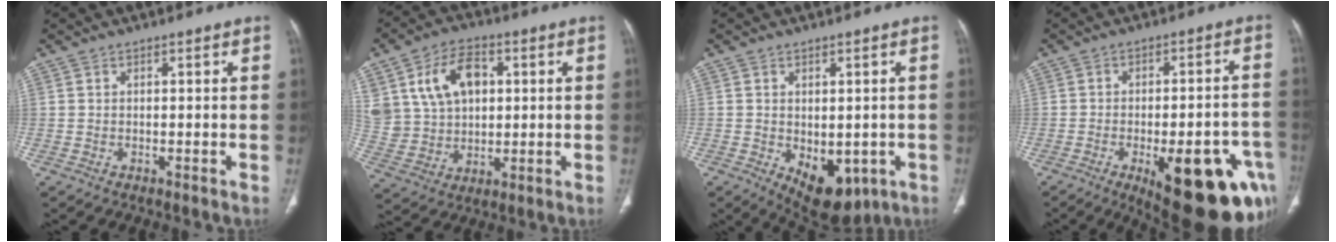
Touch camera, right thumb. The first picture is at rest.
{"total": 14.6, "force": [4.5, 10.5, 9.1], "torque": [-0.149, 0.000, 0.093]}
{"total": 9.7, "force": [-3.0, 5.8, 7.1], "torque": [-0.071, -0.006, -0.022]}
{"total": 22.8, "force": [-9.8, 8.1, 18.9], "torque": [-0.172, 0.029, -0.116]}